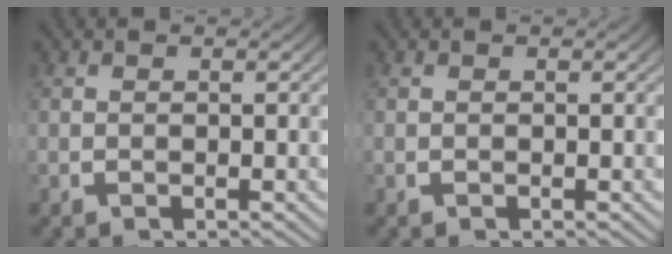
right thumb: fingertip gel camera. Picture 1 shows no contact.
{"total": 0.0}